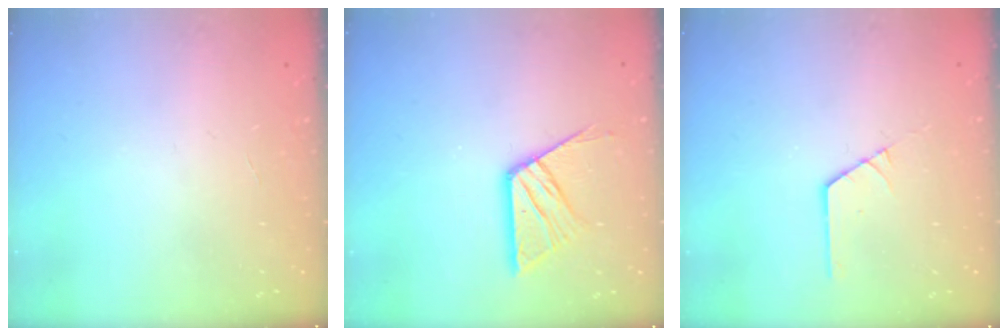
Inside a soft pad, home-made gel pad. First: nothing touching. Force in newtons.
{"total": 12.2, "press": 12.2, "slide": 1.0}
{"total": 1.4, "press": 1.4, "slide": 0.2}